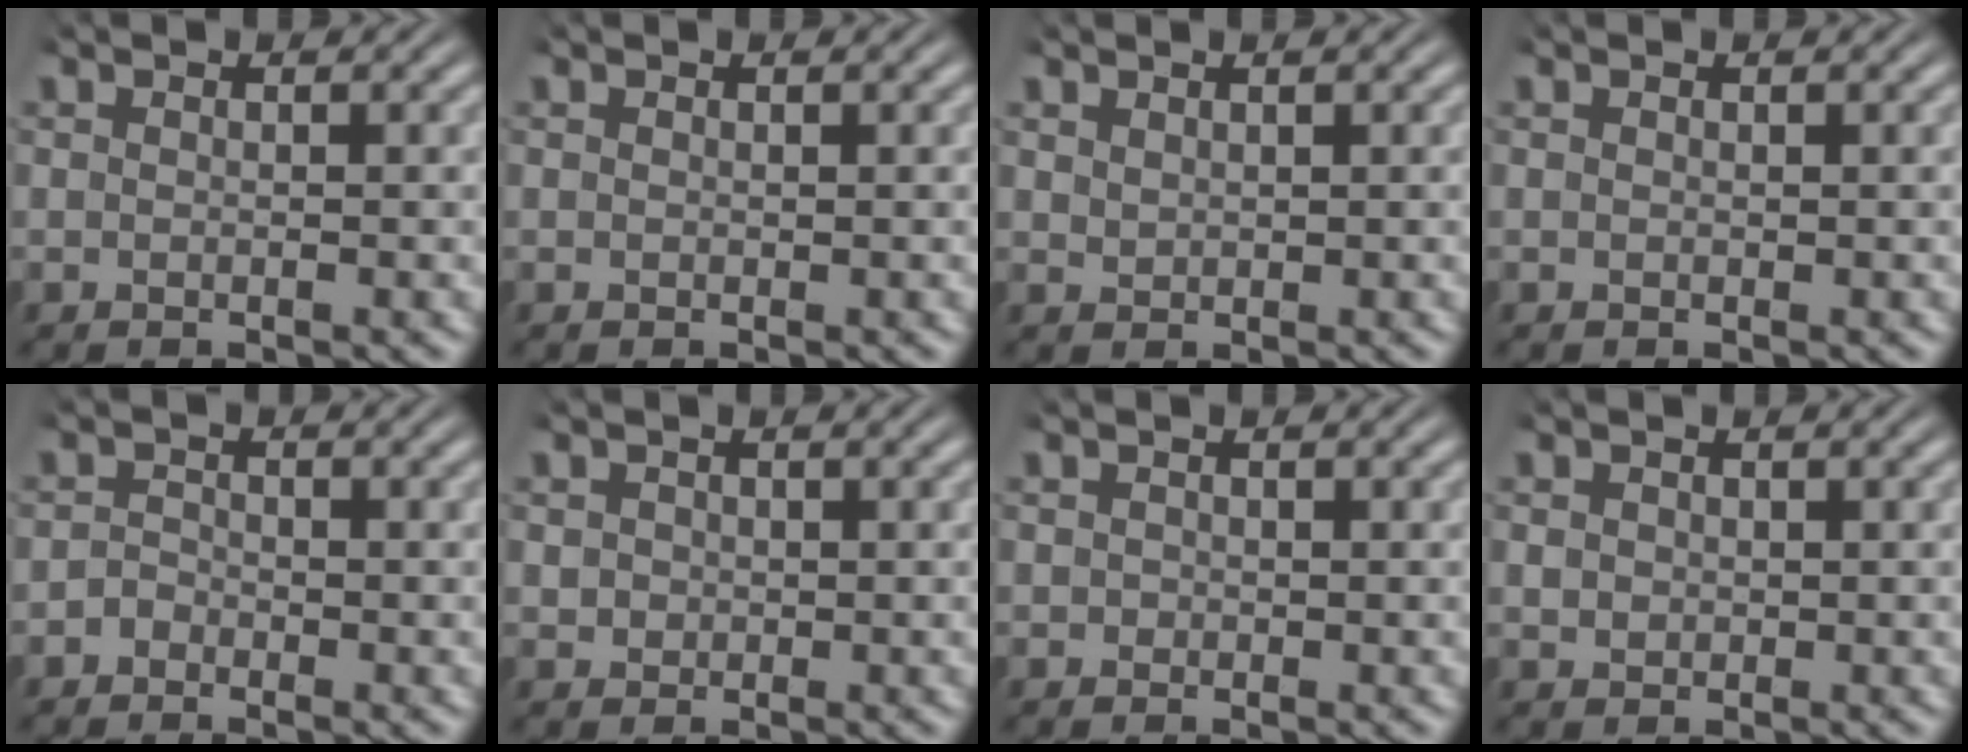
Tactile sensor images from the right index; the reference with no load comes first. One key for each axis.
{"total": 0.0}
{"total": 0.8, "fx": 0.8, "fy": -0.2, "fz": 0.2, "tx": 0.000, "ty": -0.003, "tz": 0.024}
{"total": 0.0}
{"total": 1.3, "fx": -1.2, "fy": 0.5, "fz": -0.2, "tx": 0.004, "ty": -0.010, "tz": -0.021}
{"total": 1.2, "fx": 0.1, "fy": 1.2, "fz": 0.3, "tx": -0.012, "ty": -0.008, "tz": 0.006}
{"total": 0.0}
{"total": 0.9, "fx": 0.0, "fy": 0.8, "fz": 0.3, "tx": -0.012, "ty": -0.009, "tz": 0.008}